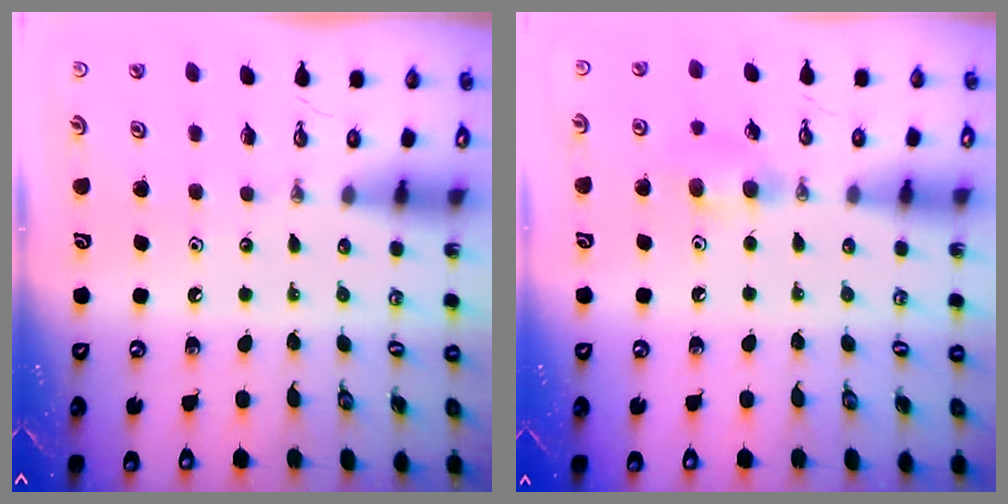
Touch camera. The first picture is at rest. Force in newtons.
{"total": 7.0, "press": 6.8, "slide": 1.5}